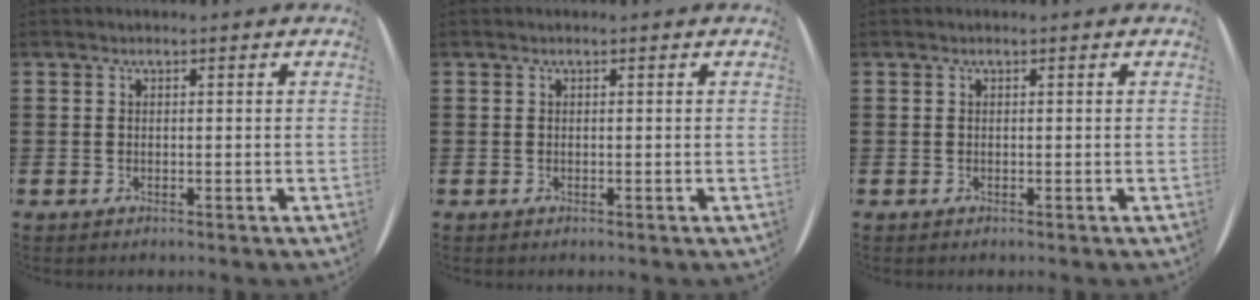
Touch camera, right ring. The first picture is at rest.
{"total": 0.0}
{"total": 0.0}